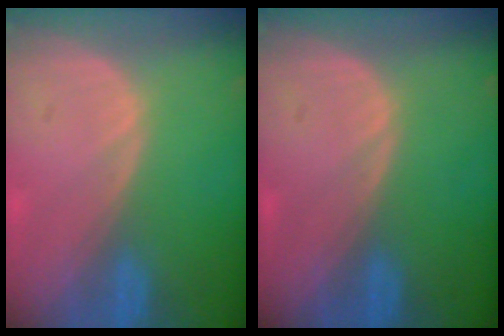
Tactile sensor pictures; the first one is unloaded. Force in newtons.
{"total": 0.0}